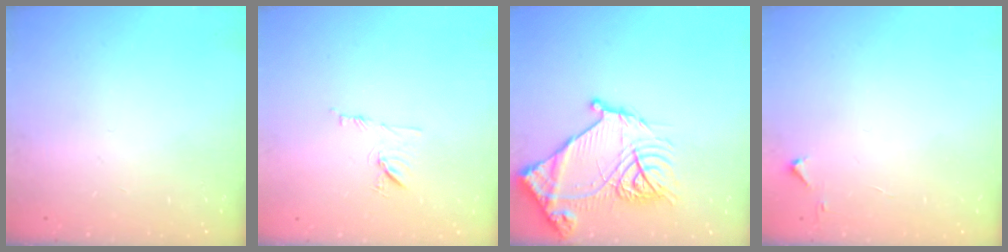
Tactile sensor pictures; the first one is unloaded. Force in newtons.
{"total": 7.5, "press": 7.5, "slide": 0.8}
{"total": 18.7, "press": 18.6, "slide": 1.8}
{"total": 2.8, "press": 2.8, "slide": 0.4}